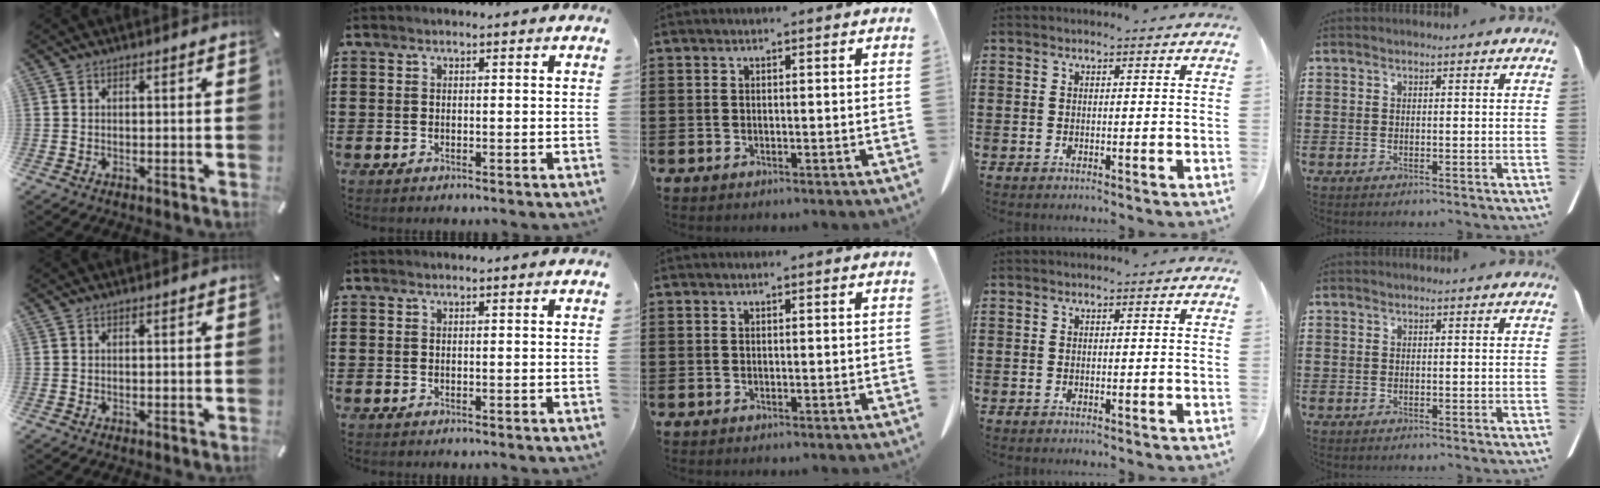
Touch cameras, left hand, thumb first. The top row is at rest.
{}